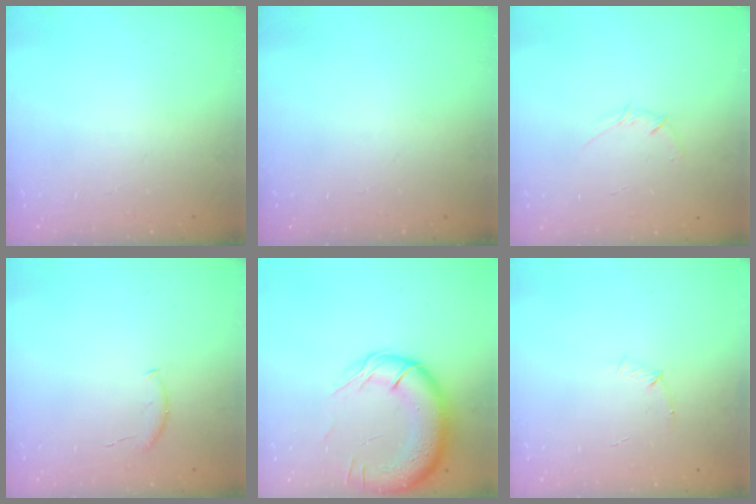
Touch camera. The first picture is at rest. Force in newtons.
{"total": 0.0}
{"total": 3.7, "press": 3.6, "slide": 0.9}
{"total": 5.3, "press": 5.2, "slide": 0.6}
{"total": 18.1, "press": 17.7, "slide": 3.6}
{"total": 4.9, "press": 4.7, "slide": 1.2}